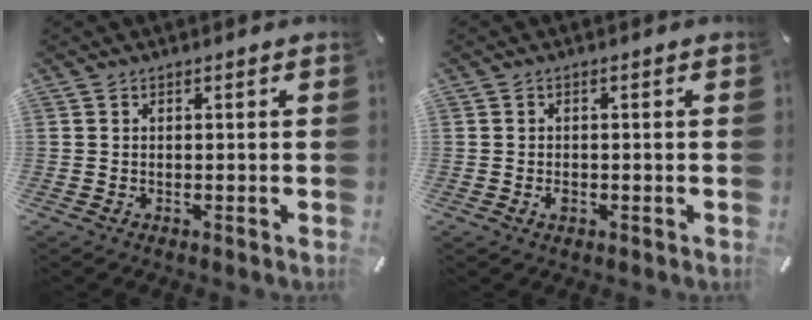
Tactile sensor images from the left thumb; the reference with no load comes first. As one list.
[{"total": 1.2, "force": [-0.5, 0.8, 0.8], "torque": [-0.016, 0.000, -0.010]}]